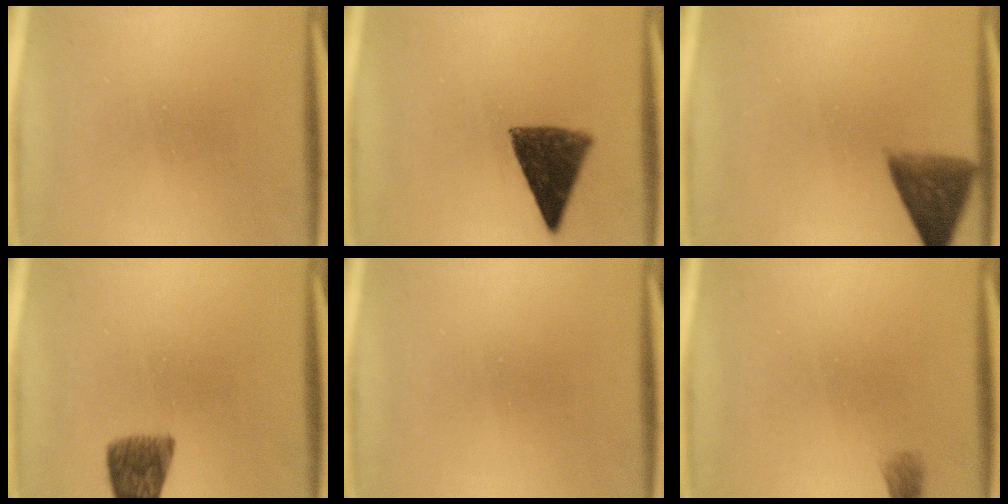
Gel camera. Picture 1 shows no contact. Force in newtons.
{"total": 8.8}
{"total": 8.0}
{"total": 6.7}
{"total": 0.0}
{"total": 1.1}